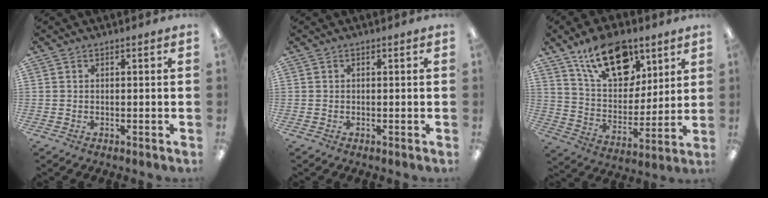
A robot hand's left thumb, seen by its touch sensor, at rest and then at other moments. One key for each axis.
{"total": 0.0}
{"total": 18.5, "fx": 11.5, "fy": 10.2, "fz": 10.3, "tx": -0.156, "ty": -0.053, "tz": 0.202}